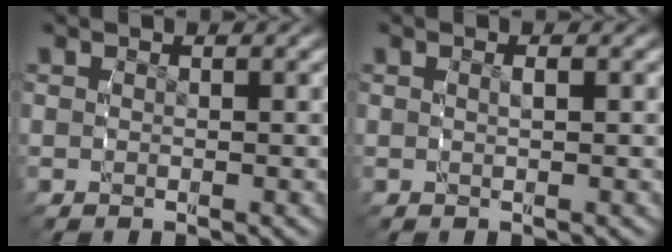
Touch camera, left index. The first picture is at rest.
{"total": 0.6, "force": [0.1, 0.0, 0.6], "torque": [-0.013, 0.000, 0.000]}